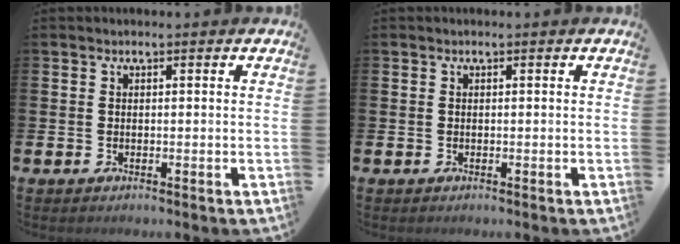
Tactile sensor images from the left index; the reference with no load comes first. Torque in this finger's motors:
{"motor_torque": [0.00, 0.00, 0.01, 0.00]}